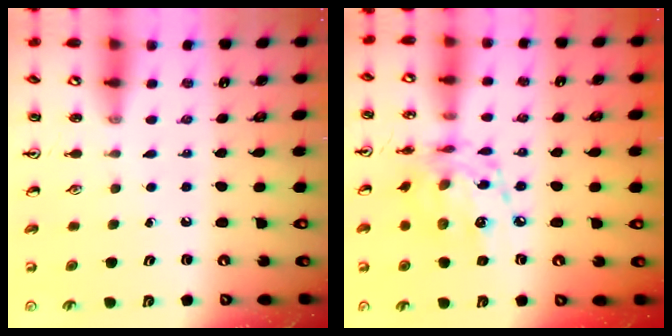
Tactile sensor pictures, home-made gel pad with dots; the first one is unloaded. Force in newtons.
{"total": 14.0, "press": 14.0, "slide": 0.9}